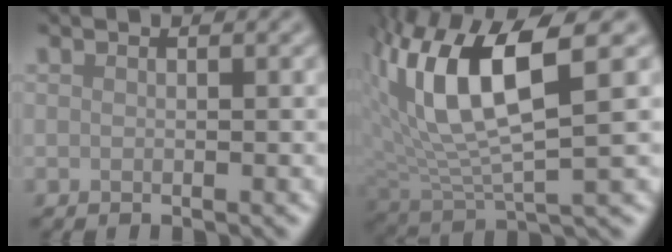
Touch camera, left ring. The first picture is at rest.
{"total": 9.4, "force": [2.6, 3.3, 8.4], "torque": [-0.172, 0.000, 0.045]}